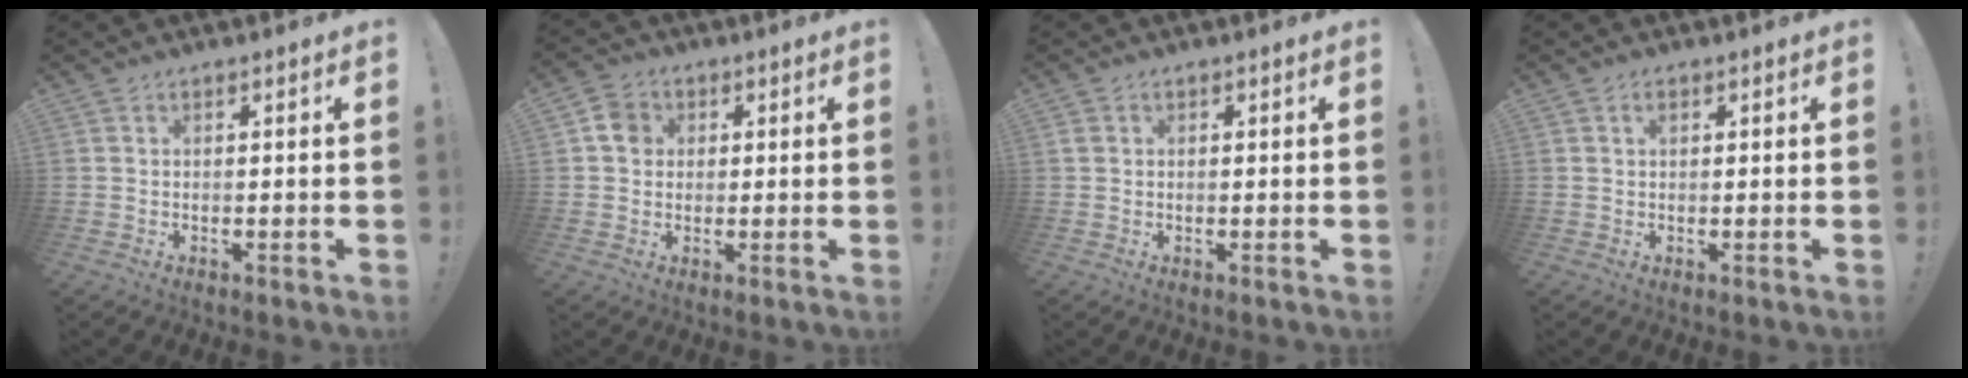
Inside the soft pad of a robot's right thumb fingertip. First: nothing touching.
{"total": 5.9, "force": [1.2, 5.1, 2.6], "torque": [-0.026, 0.005, 0.023]}
{"total": 1.1, "force": [0.2, 1.0, 0.3], "torque": [0.004, 0.001, 0.001]}
{"total": 0.9, "force": [0.5, 0.6, 0.6], "torque": [-0.005, 0.000, 0.007]}